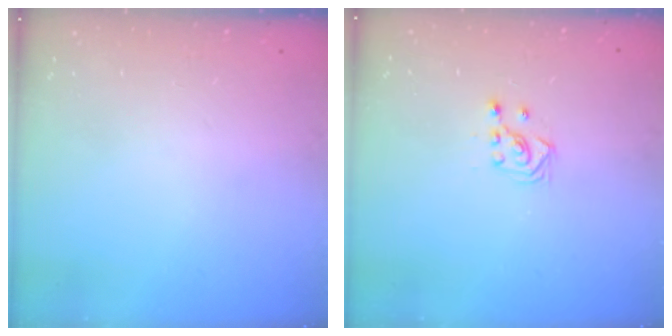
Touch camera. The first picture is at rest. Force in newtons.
{"total": 3.0, "press": 2.8, "slide": 1.0}